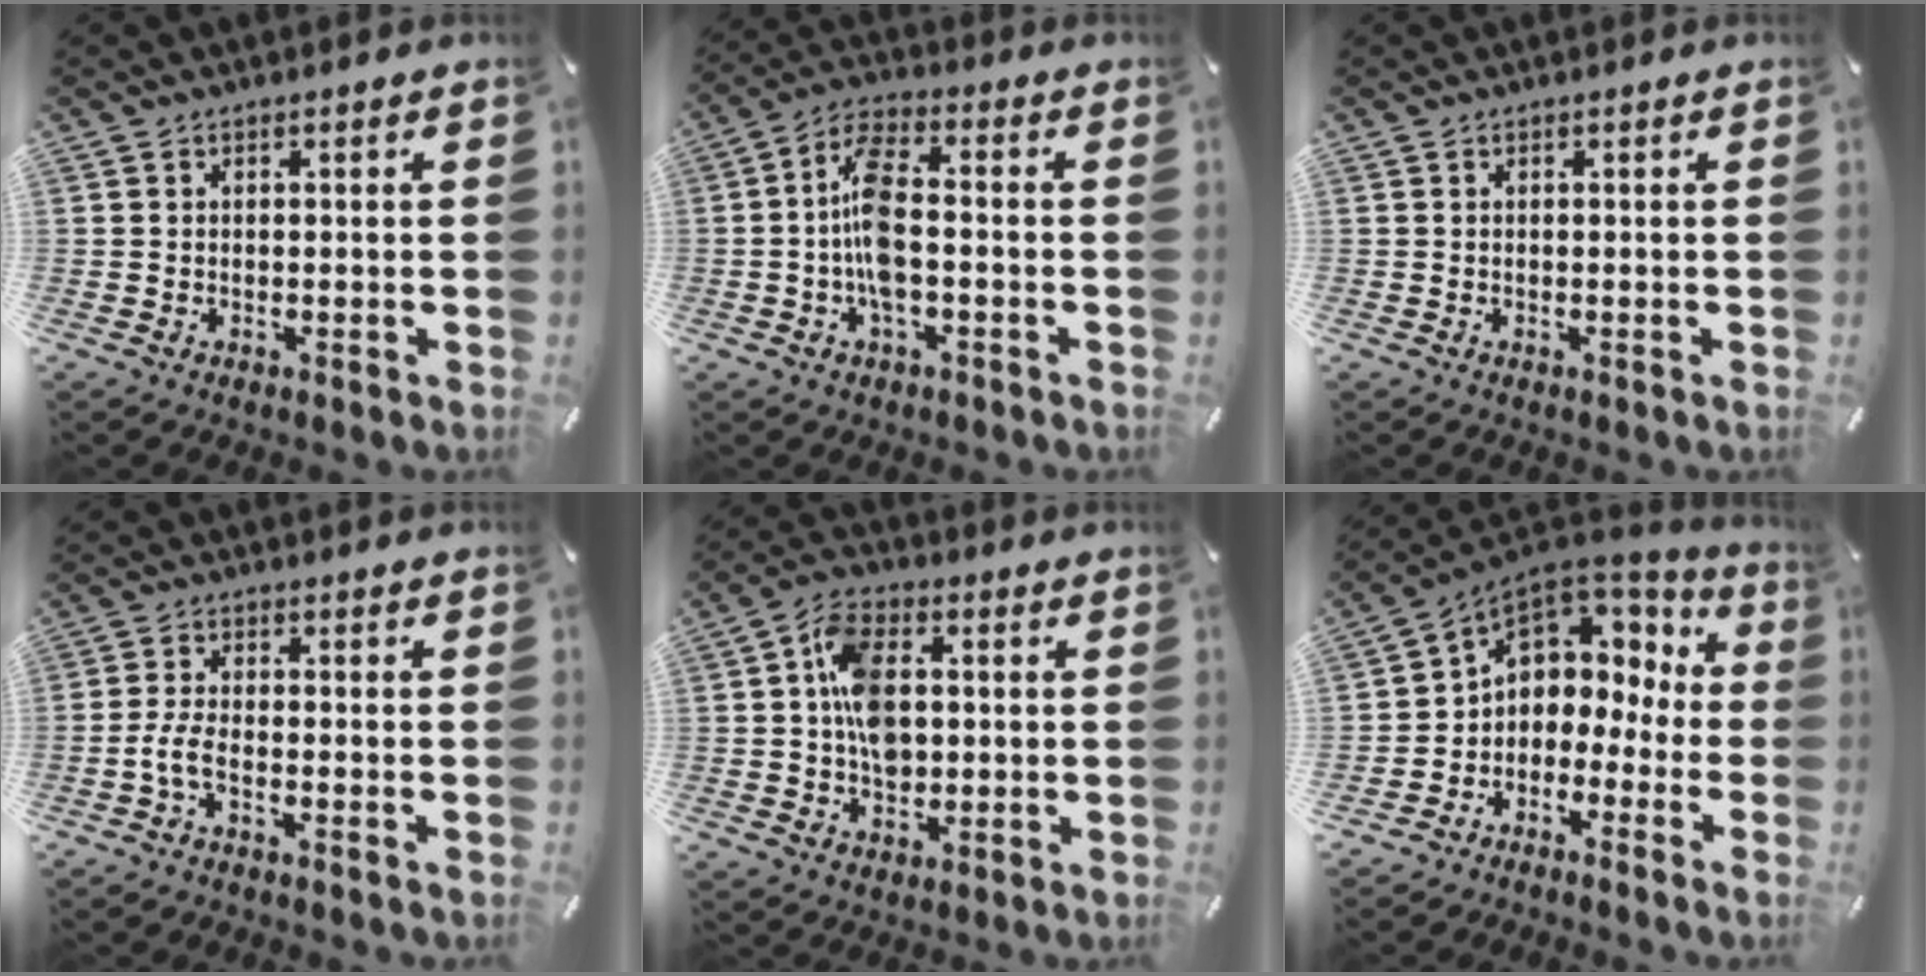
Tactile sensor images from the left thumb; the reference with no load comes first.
{"total": 9.5, "force": [-1.9, 4.2, 8.3], "torque": [-0.170, 0.006, -0.035]}
{"total": 0.0}
{"total": 4.4, "force": [-2.1, 1.4, 3.6], "torque": [-0.087, -0.002, -0.043]}
{"total": 10.1, "force": [0.4, 7.0, 7.3], "torque": [-0.140, 0.010, 0.006]}
{"total": 6.0, "force": [1.0, 5.5, 2.0], "torque": [-0.052, -0.013, 0.025]}